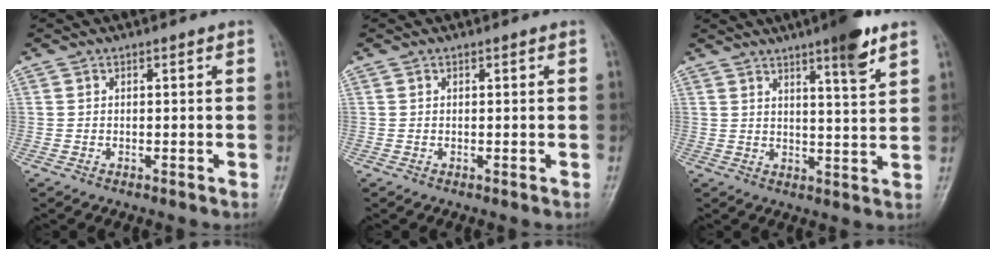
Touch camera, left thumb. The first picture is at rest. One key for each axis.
{"total": 0.0}
{"total": 8.3, "fx": 5.3, "fy": 0.8, "fz": 6.3, "tx": -0.088, "ty": -0.031, "tz": 0.077}